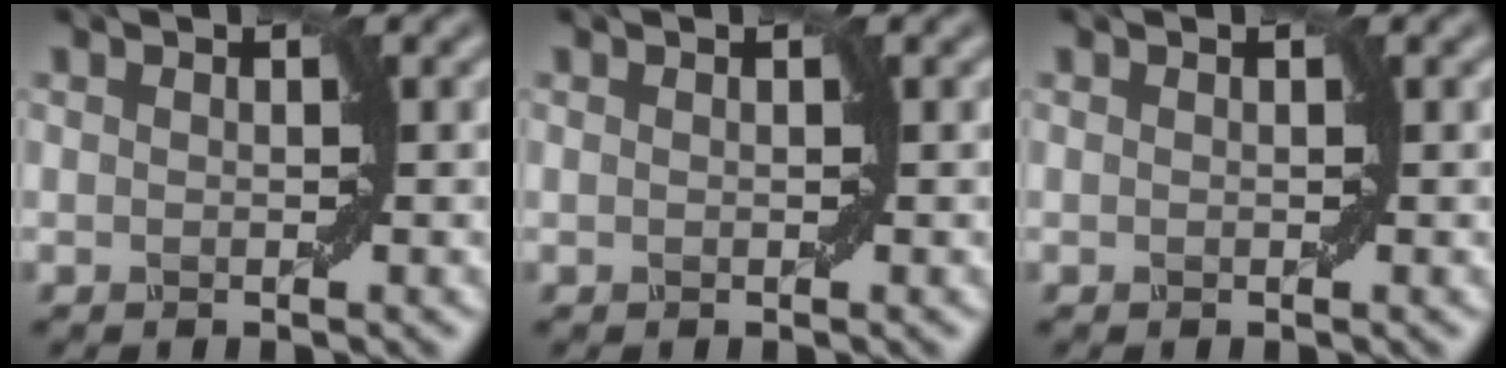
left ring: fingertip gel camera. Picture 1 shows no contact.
{"total": 0.0}
{"total": 0.0}